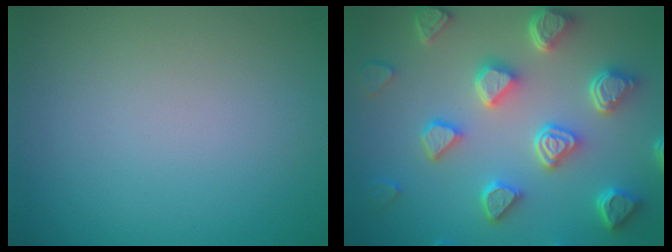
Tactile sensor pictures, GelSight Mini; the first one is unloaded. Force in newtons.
{"total": 7.0, "press": 5.7, "slide": 4.1}